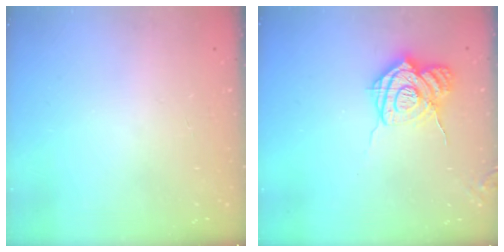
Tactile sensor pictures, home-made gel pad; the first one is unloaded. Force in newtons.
{"total": 13.5, "press": 13.4, "slide": 1.4}